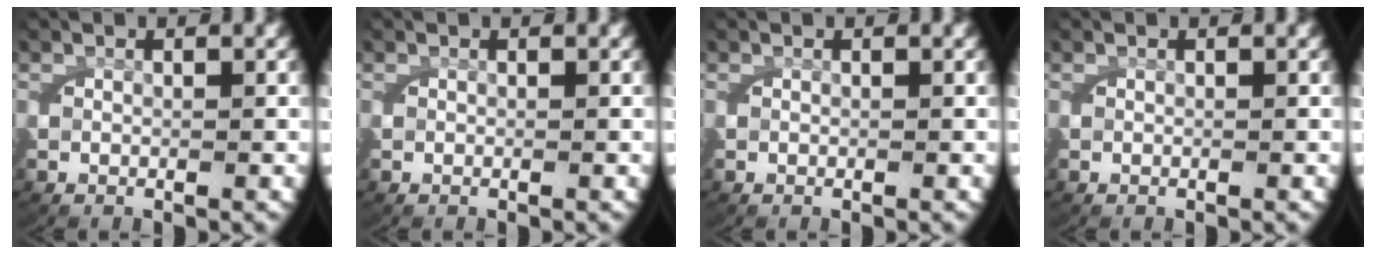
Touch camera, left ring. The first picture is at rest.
{"total": 0.0}
{"total": 0.0}
{"total": 0.0}